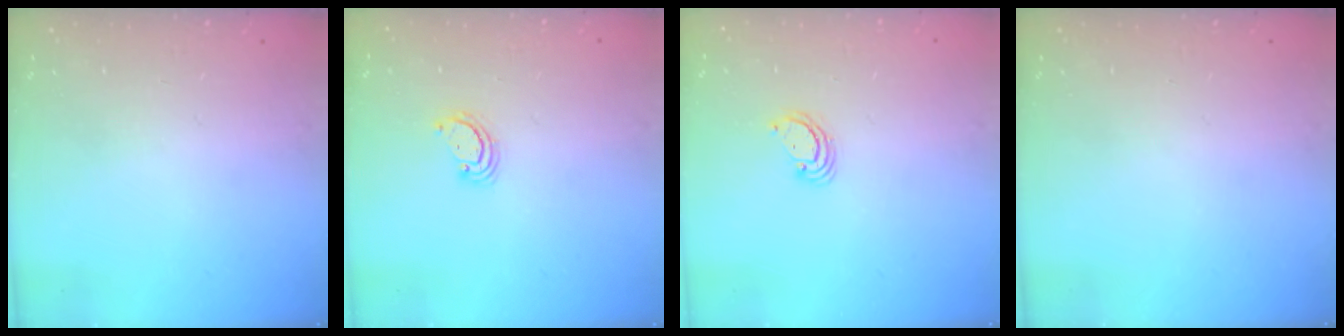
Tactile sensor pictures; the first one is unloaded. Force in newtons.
{"total": 2.6, "press": 2.6, "slide": 0.3}
{"total": 2.7, "press": 2.7, "slide": 0.2}
{"total": 0.0}